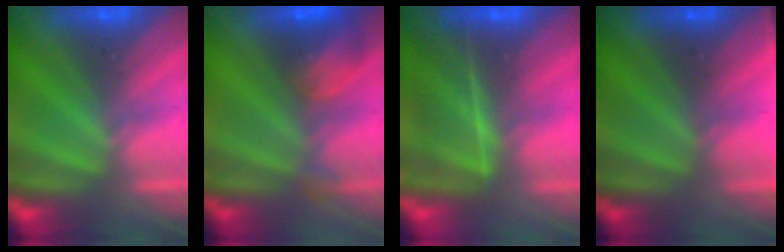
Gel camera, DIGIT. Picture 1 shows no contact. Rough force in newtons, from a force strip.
{"total": 6.6}
{"total": 7.0}
{"total": 4.7}